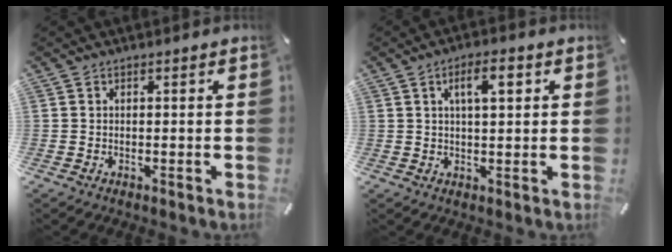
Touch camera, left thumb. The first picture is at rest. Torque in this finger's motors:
{"motor_torque": [-0.03, 0.40, 0.93, -0.33, 0.30]}